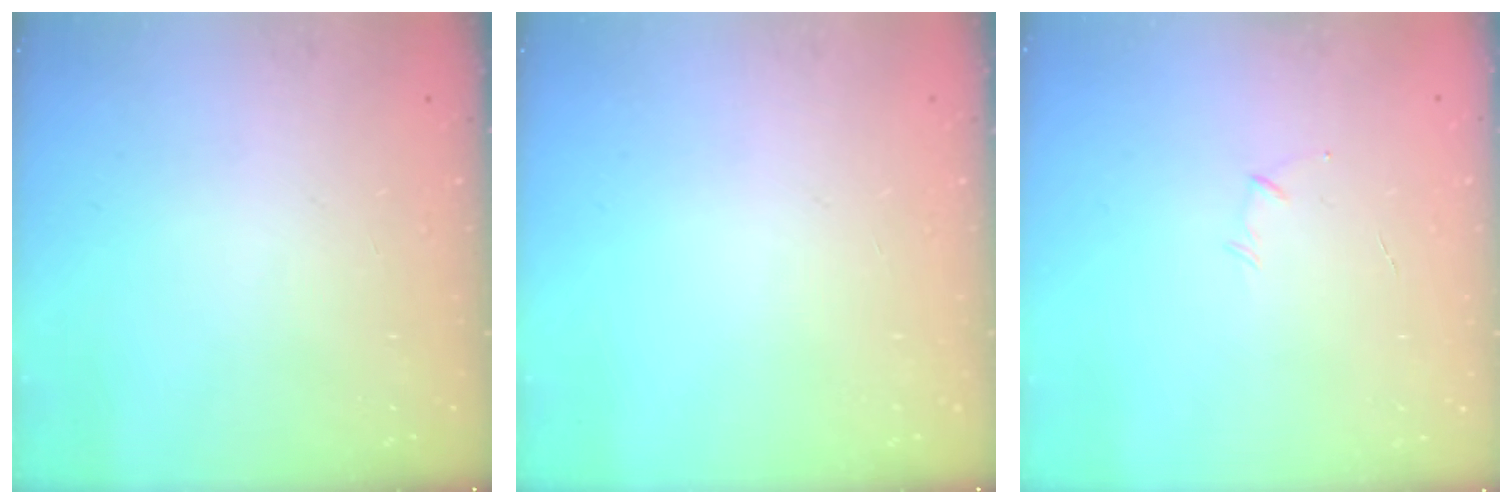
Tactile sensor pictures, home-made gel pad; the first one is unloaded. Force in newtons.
{"total": 0.0}
{"total": 4.0, "press": 3.9, "slide": 0.9}